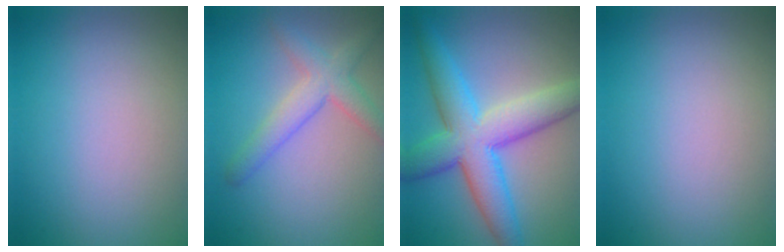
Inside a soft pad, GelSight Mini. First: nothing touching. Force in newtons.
{"total": 3.9, "press": 3.9, "slide": 0.2}
{"total": 8.8, "press": 8.8, "slide": 0.2}
{"total": 0.0}